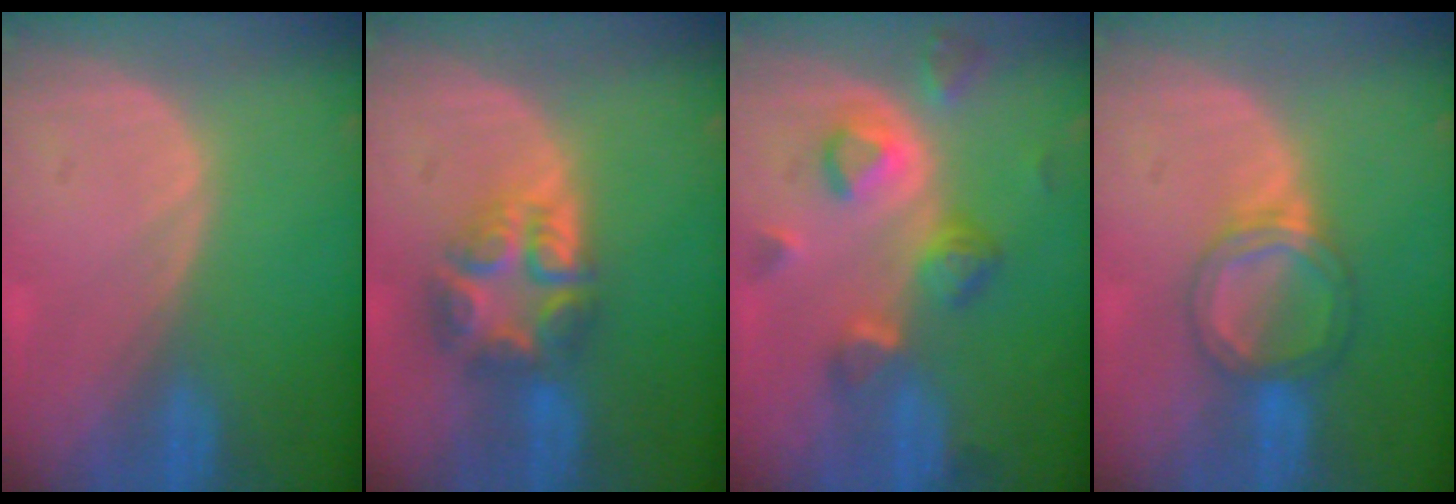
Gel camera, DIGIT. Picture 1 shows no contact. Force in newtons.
{"total": 7.6, "press": 6.7, "slide": 3.6}
{"total": 8.0, "press": 7.2, "slide": 3.5}
{"total": 5.4, "press": 5.2, "slide": 1.7}